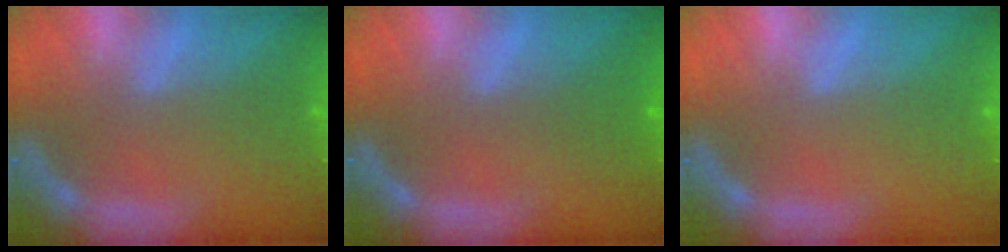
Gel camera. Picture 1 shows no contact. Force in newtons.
{"total": 1.5}
{"total": 0.0}